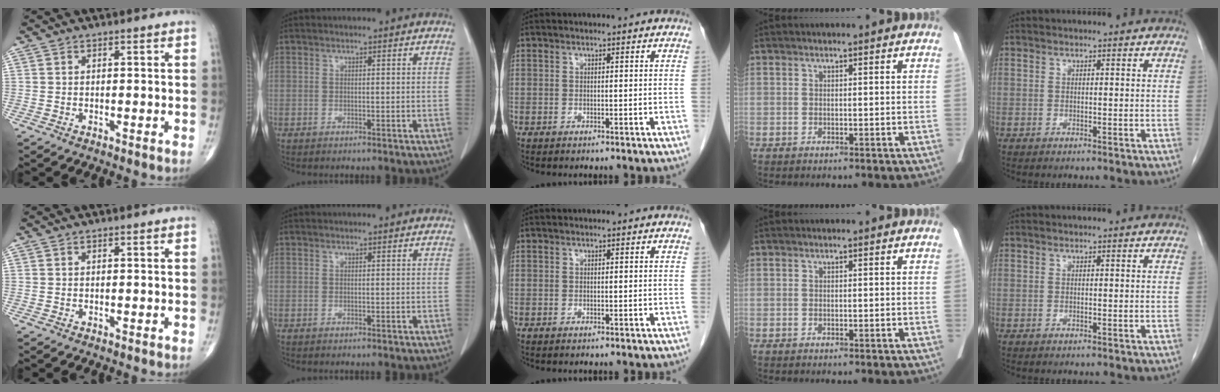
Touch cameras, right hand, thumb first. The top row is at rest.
{}